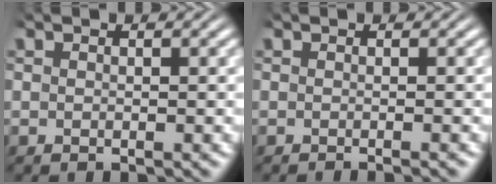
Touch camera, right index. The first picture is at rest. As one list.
[{"total": 0.7, "force": [-0.7, -0.3, 0.0], "torque": [0.003, 0.003, -0.012]}]